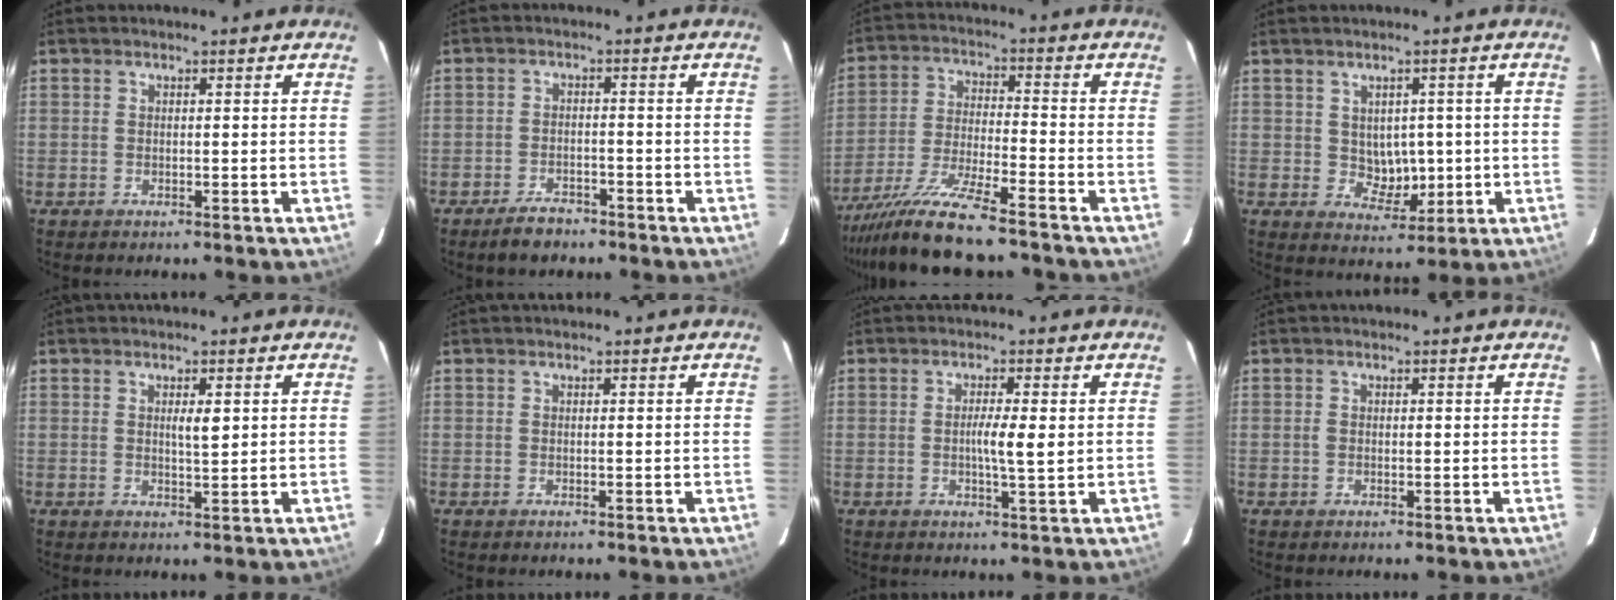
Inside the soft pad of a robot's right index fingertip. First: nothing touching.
{"total": 3.4, "force": [-2.6, 2.0, 1.0], "torque": [-0.018, 0.005, -0.035]}
{"total": 11.7, "force": [-9.7, 0.1, 6.4], "torque": [-0.118, -0.021, -0.173]}
{"total": 5.0, "force": [0.2, 3.7, 3.4], "torque": [-0.041, 0.002, 0.018]}
{"total": 2.2, "force": [0.6, 0.4, 2.1], "torque": [-0.035, -0.002, 0.009]}
{"total": 0.0}
{"total": 3.7, "force": [0.1, 0.0, 3.7], "torque": [-0.067, -0.004, 0.001]}
{"total": 0.8, "force": [0.0, 0.6, 0.6], "torque": [-0.016, 0.004, 0.000]}